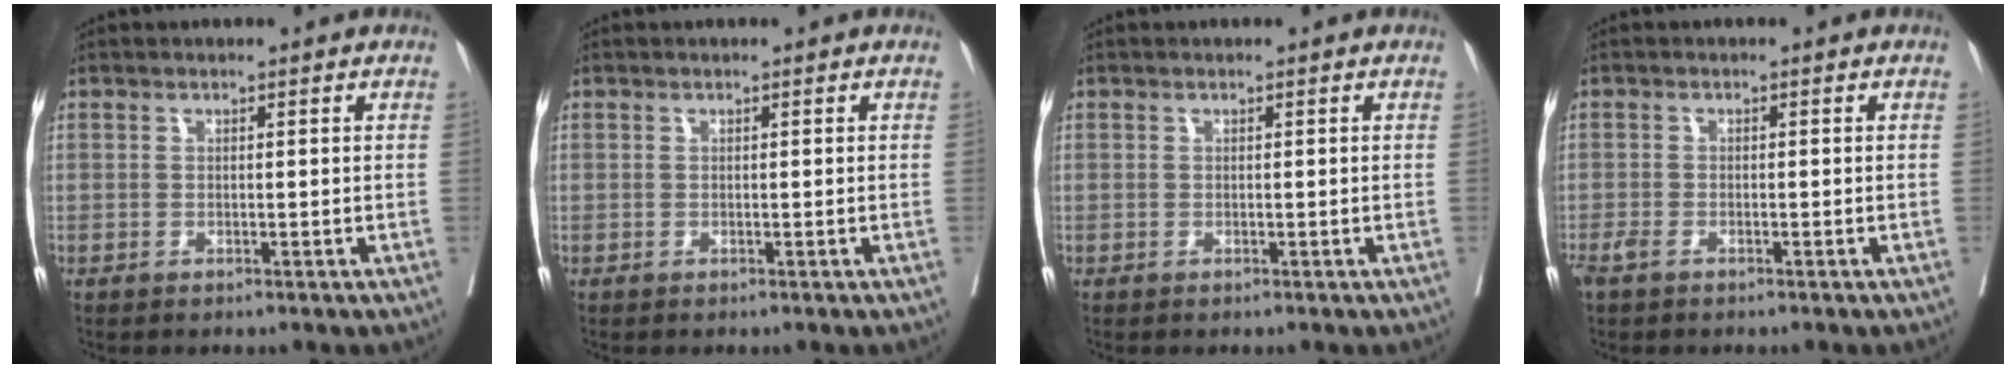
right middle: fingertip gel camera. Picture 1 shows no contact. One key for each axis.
{"total": 0.0}
{"total": 0.0}
{"total": 2.0, "fx": -1.3, "fy": 0.8, "fz": 1.2, "tx": -0.026, "ty": -0.003, "tz": -0.023}